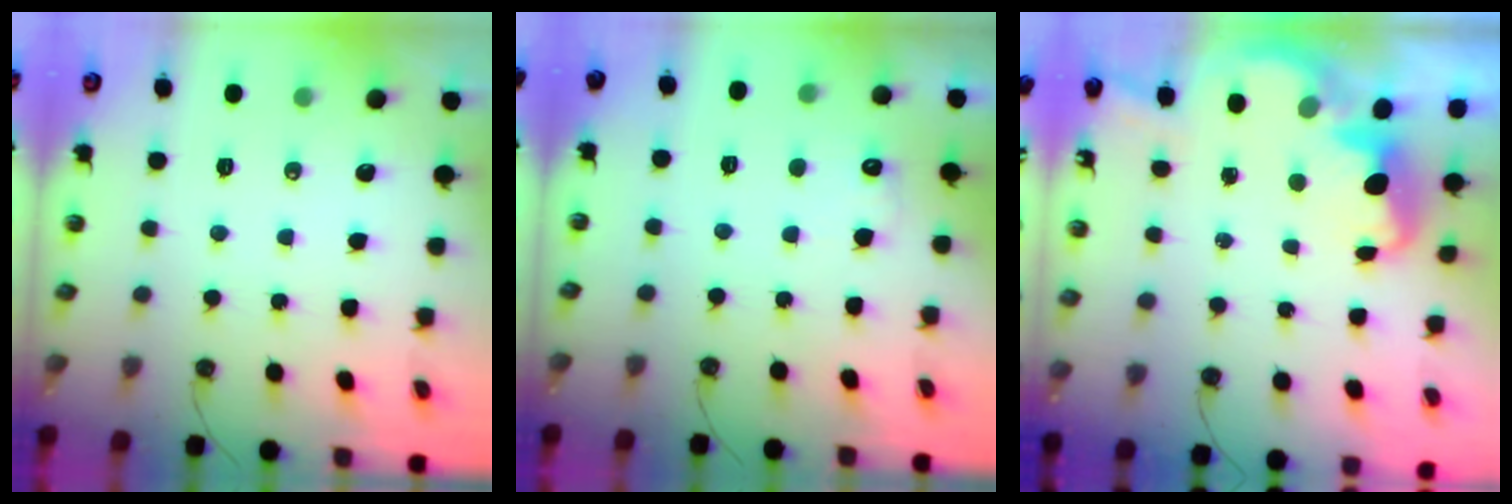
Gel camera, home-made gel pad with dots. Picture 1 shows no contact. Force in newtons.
{"total": 3.9, "press": 3.8, "slide": 1.1}
{"total": 3.8, "press": 3.7, "slide": 0.5}